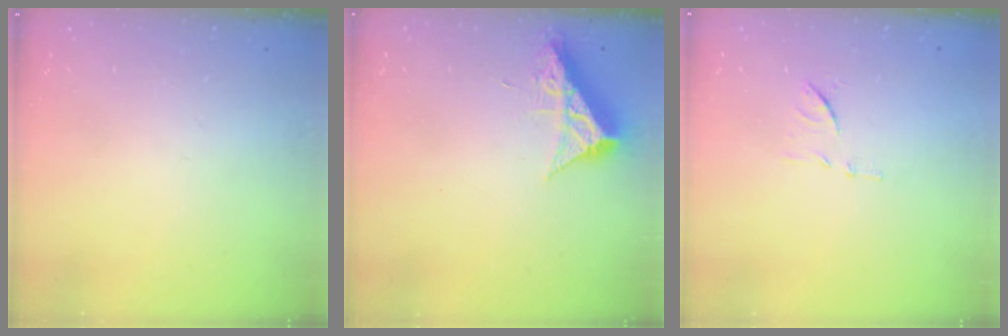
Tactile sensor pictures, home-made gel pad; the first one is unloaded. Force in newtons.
{"total": 8.9, "press": 8.9, "slide": 0.4}
{"total": 8.2, "press": 8.2, "slide": 0.6}